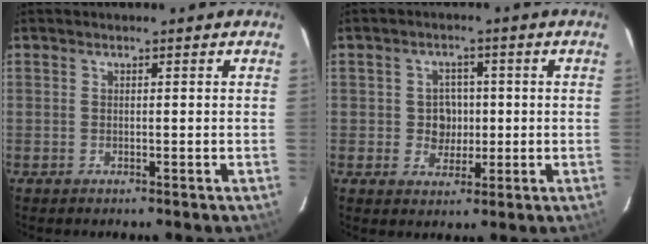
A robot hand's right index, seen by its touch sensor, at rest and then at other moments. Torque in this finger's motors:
{"motor_torque": [0.16, 0.10, 0.03, 0.00]}